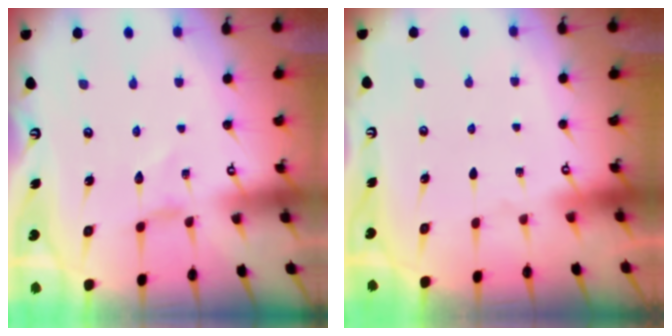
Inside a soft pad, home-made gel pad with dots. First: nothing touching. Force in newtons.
{"total": 0.0}